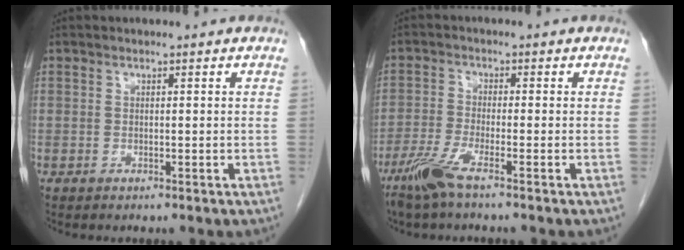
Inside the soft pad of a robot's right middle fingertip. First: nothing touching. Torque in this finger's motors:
{"motor_torque": [0.00, 0.02, 0.05, 0.06]}